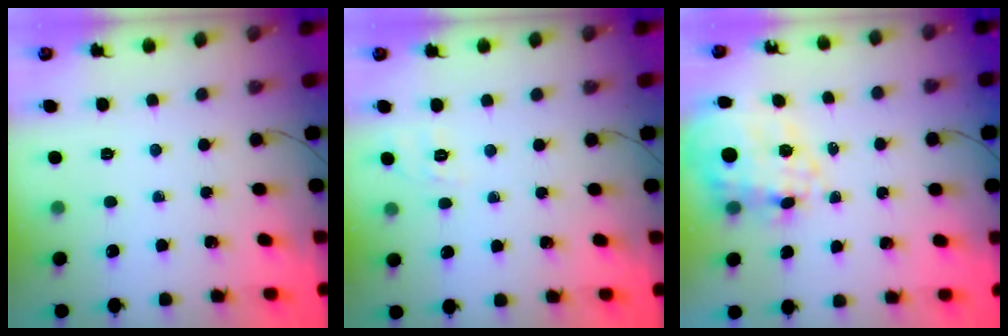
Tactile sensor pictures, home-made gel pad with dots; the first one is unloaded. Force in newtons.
{"total": 1.9, "press": 0.2, "slide": 1.9}
{"total": 15.7, "press": 15.3, "slide": 3.9}